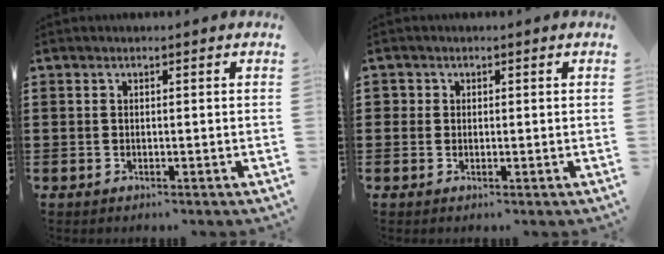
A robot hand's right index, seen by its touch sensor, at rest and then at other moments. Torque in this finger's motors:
{"motor_torque": [0.15, 0.57, 0.00, 0.00]}